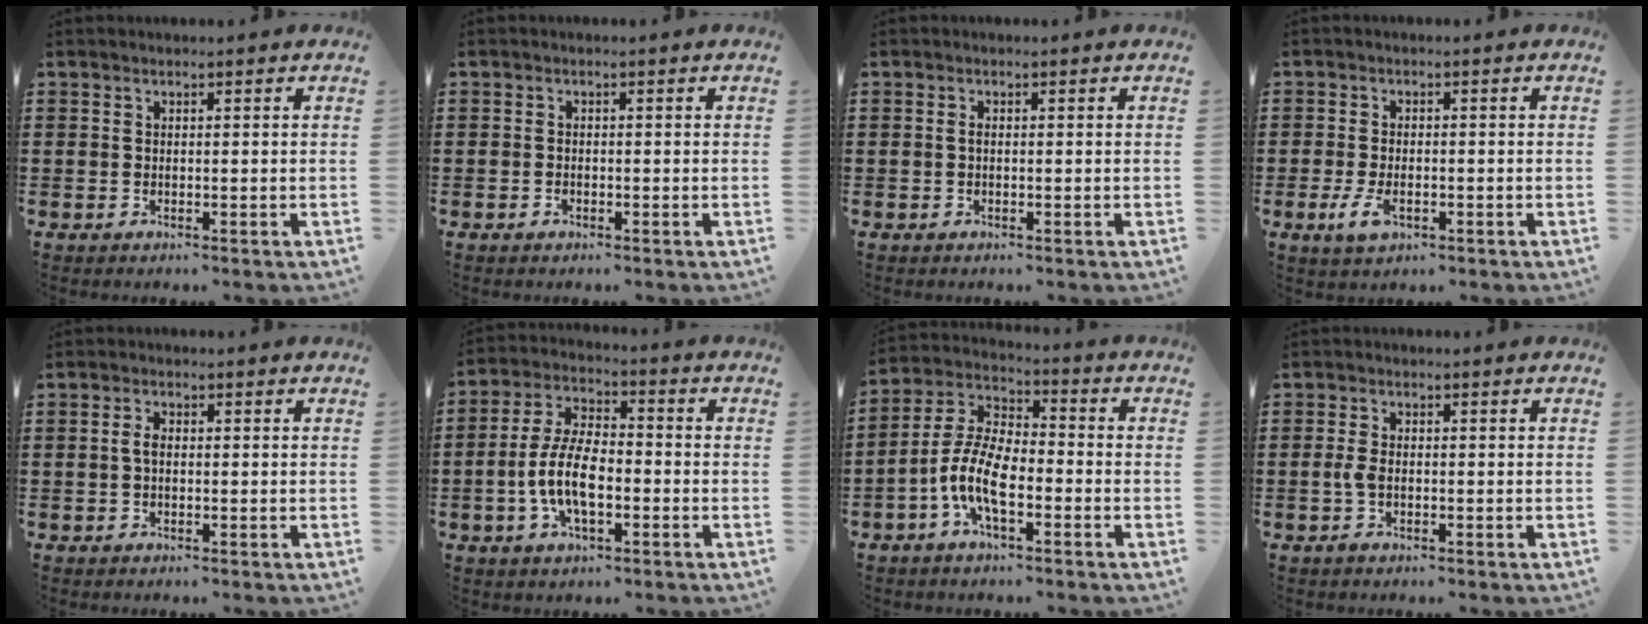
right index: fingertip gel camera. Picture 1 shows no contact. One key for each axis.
{"total": 0.6, "fx": -0.4, "fy": 0.2, "fz": 0.4, "tx": -0.010, "ty": -0.006, "tz": -0.007}
{"total": 0.7, "fx": -0.2, "fy": 0.2, "fz": 0.6, "tx": -0.014, "ty": -0.004, "tz": -0.002}
{"total": 4.1, "fx": -2.8, "fy": 1.9, "fz": 2.2, "tx": -0.053, "ty": 0.001, "tz": -0.056}
{"total": 2.0, "fx": -0.1, "fy": 1.0, "fz": 1.8, "tx": -0.042, "ty": 0.000, "tz": -0.006}
{"total": 8.8, "fx": -2.4, "fy": 4.0, "fz": 7.5, "tx": -0.174, "ty": -0.003, "tz": -0.051}
{"total": 9.2, "fx": -3.6, "fy": 3.9, "fz": 7.5, "tx": -0.188, "ty": -0.007, "tz": -0.075}
{"total": 2.5, "fx": -0.6, "fy": 1.2, "fz": 2.1, "tx": -0.048, "ty": -0.004, "tz": -0.013}